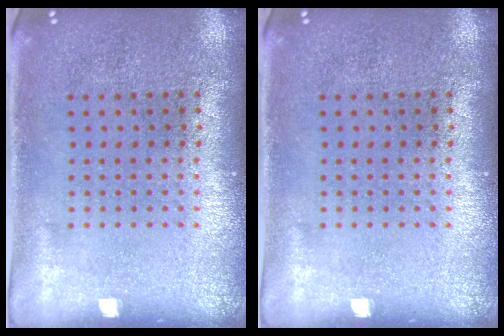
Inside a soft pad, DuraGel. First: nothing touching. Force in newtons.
{"total": 0.0}